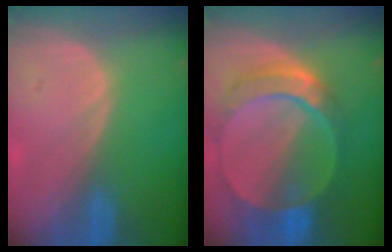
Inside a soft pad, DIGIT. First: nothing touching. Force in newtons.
{"total": 9.8, "press": 8.4, "slide": 4.9}